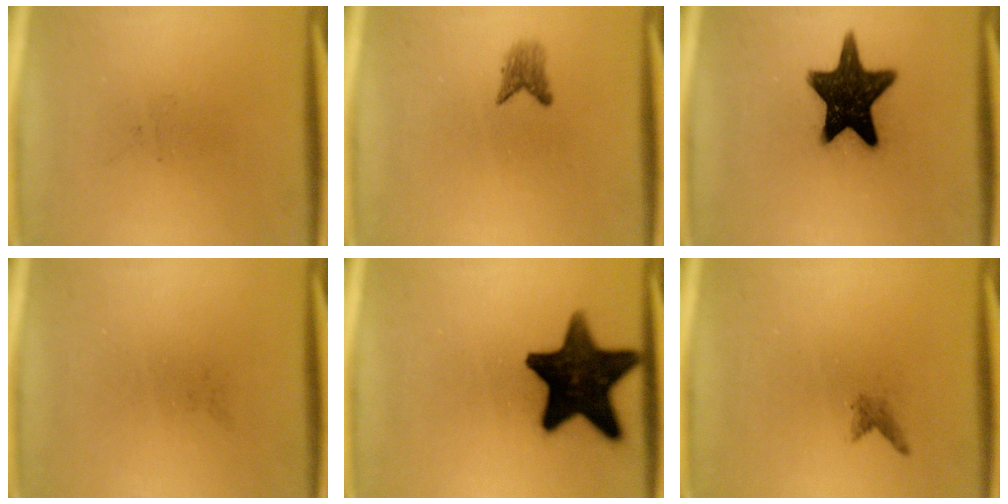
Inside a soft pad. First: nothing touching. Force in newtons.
{"total": 1.8}
{"total": 16.1}
{"total": 0.0}
{"total": 17.9}
{"total": 1.0}